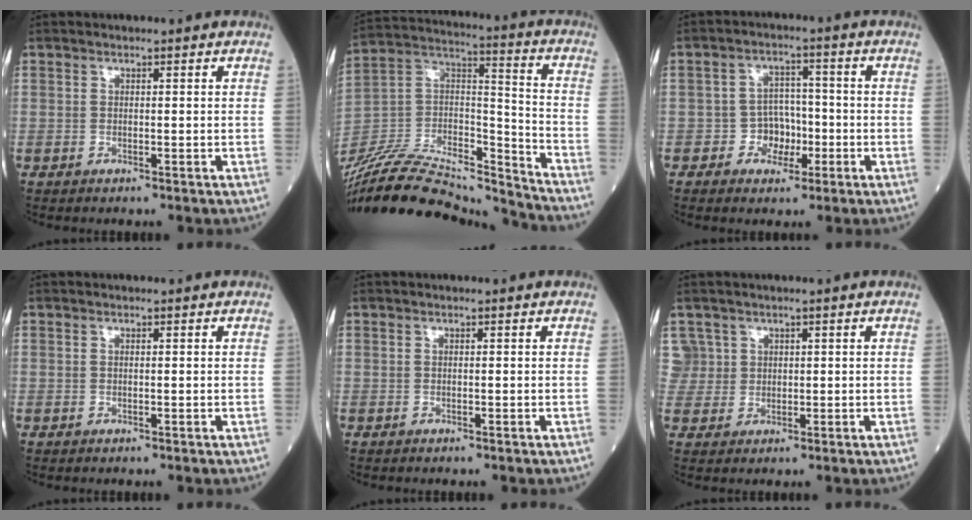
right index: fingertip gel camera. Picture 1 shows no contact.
{"total": 27.5, "force": [-25.7, 4.7, 8.8], "torque": [-0.195, 0.000, -0.422]}
{"total": 4.7, "force": [-1.5, 4.0, 1.9], "torque": [-0.019, 0.015, -0.025]}
{"total": 0.0}
{"total": 0.0}
{"total": 3.6, "force": [1.7, 3.1, -0.5], "torque": [0.028, 0.013, 0.032]}